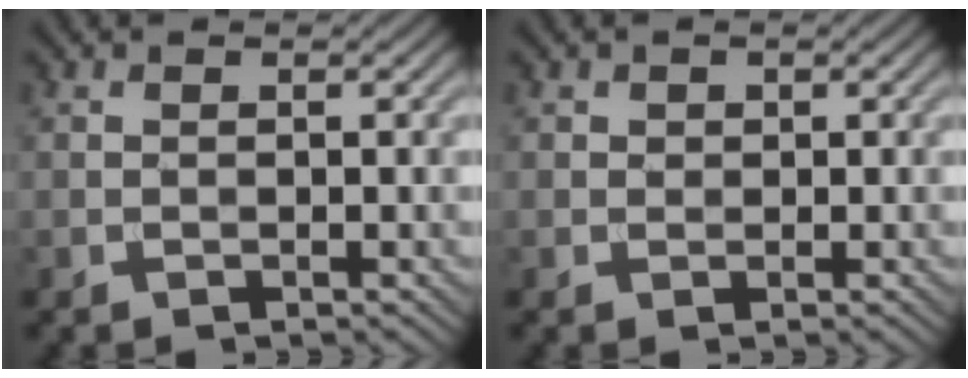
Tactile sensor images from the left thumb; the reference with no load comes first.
{"total": 0.7, "force": [0.3, 0.7, 0.1], "torque": [-0.001, -0.002, 0.003]}